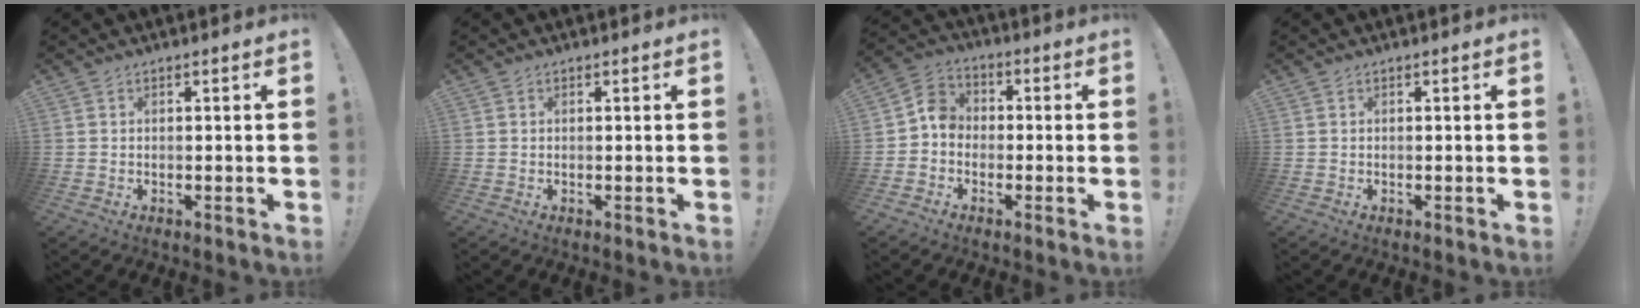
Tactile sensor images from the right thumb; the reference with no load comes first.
{"total": 0.0}
{"total": 6.5, "force": [-2.0, 5.4, 3.0], "torque": [-0.050, 0.024, -0.034]}
{"total": 0.0}